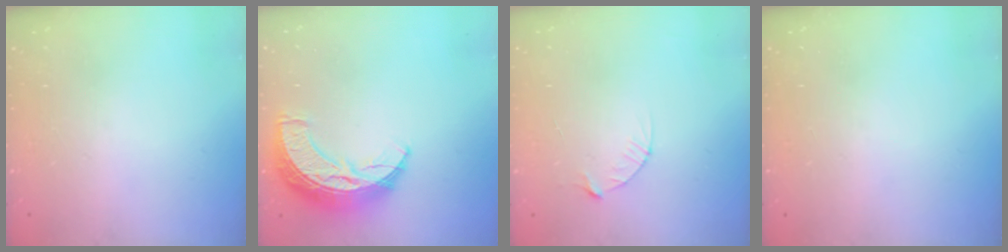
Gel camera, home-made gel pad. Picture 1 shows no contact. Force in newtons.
{"total": 14.1, "press": 14.1, "slide": 0.6}
{"total": 3.7, "press": 3.7, "slide": 0.4}
{"total": 0.0}